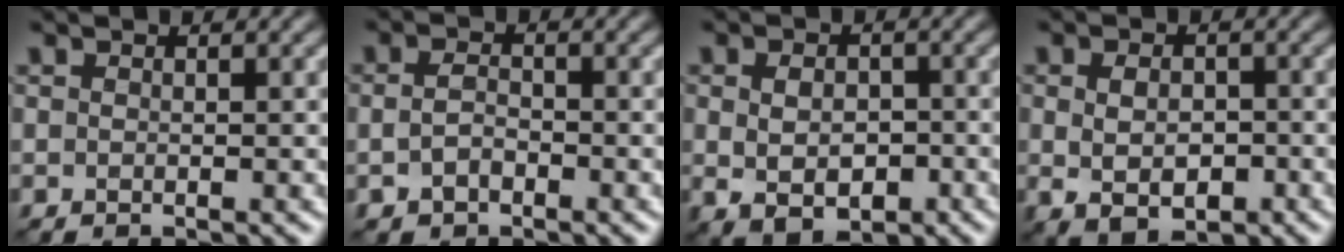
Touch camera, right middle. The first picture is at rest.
{"total": 1.5, "force": [-0.7, 0.8, 1.0], "torque": [-0.028, 0.003, -0.015]}
{"total": 3.9, "force": [-0.7, 2.6, 2.8], "torque": [-0.044, -0.005, -0.006]}
{"total": 3.4, "force": [-0.6, 2.2, 2.6], "torque": [-0.040, -0.004, -0.005]}